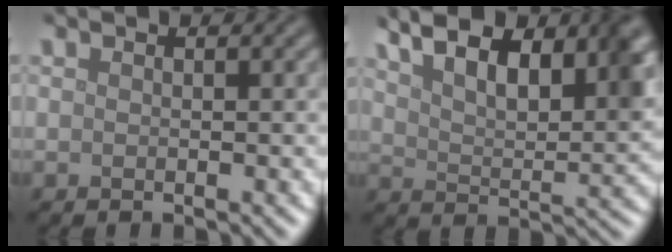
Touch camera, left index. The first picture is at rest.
{"total": 10.5, "force": [6.0, 4.4, 7.4], "torque": [-0.110, 0.019, 0.095]}